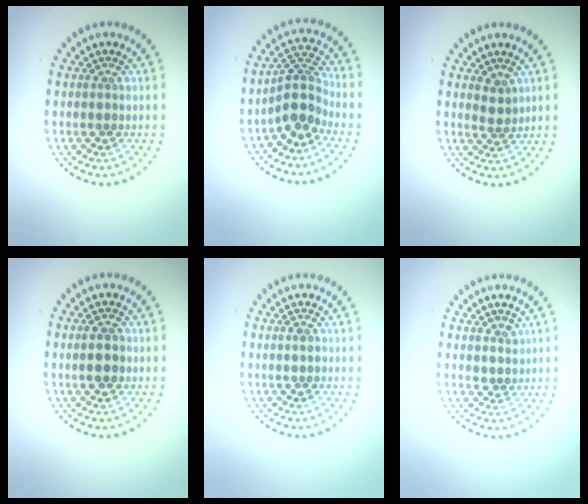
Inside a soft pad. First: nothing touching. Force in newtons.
{"total": 3.5, "press": 2.7, "slide": 2.2}
{"total": 1.3, "press": 1.1, "slide": 0.7}
{"total": 2.2, "press": 2.2, "slide": 0.1}
{"total": 0.9, "press": 0.9, "slide": 0.2}
{"total": 1.5, "press": 1.2, "slide": 0.9}